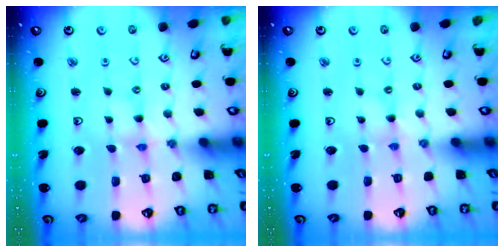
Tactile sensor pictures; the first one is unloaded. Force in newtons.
{"total": 0.0}